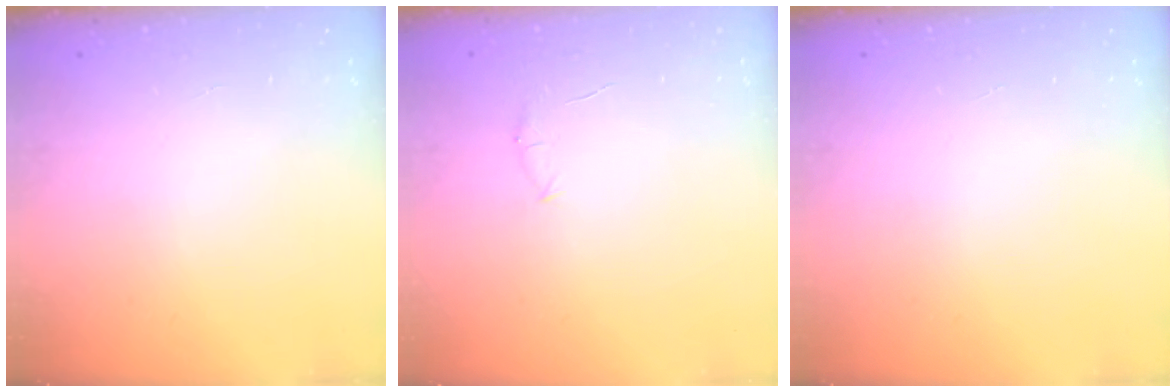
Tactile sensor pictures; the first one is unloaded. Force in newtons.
{"total": 4.0, "press": 3.8, "slide": 1.2}
{"total": 0.0}